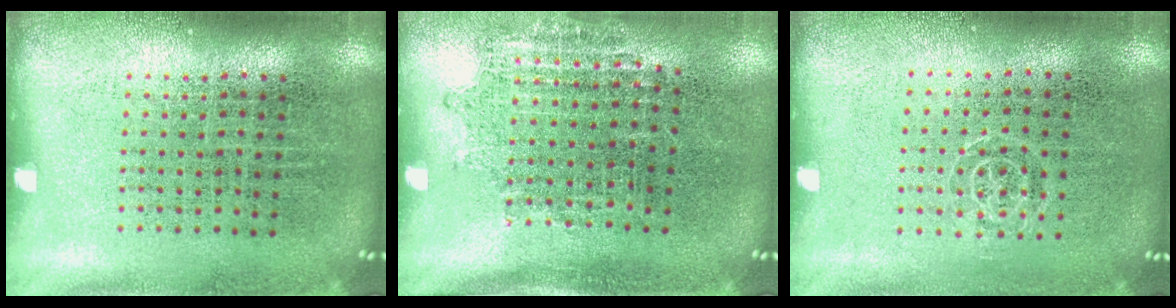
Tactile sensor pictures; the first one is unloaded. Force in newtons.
{"total": 1.1, "press": 0.9, "slide": 0.6}
{"total": 0.7, "press": 0.5, "slide": 0.5}